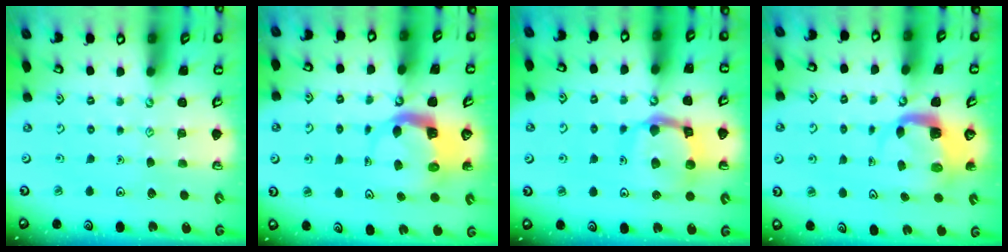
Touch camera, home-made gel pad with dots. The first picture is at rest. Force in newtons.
{"total": 5.1, "press": 5.0, "slide": 0.8}
{"total": 12.4, "press": 12.3, "slide": 1.4}
{"total": 4.0, "press": 3.9, "slide": 0.4}